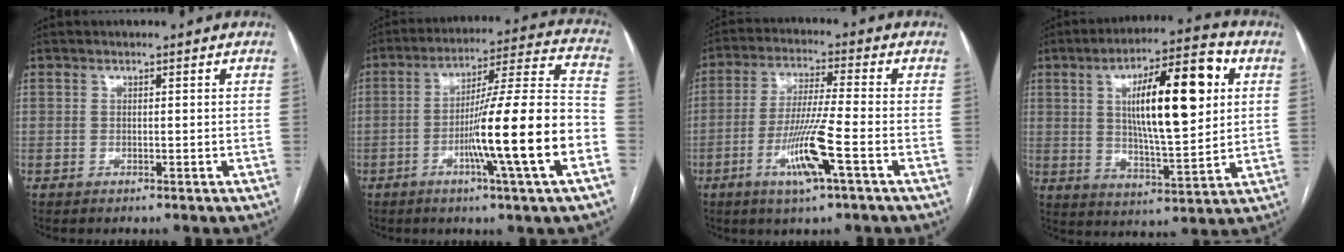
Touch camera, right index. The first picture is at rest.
{"total": 17.9, "force": [-5.6, -1.0, 17.0], "torque": [-0.267, 0.001, -0.094]}
{"total": 10.1, "force": [-4.0, -0.1, 9.3], "torque": [-0.183, -0.012, -0.075]}
{"total": 17.3, "force": [4.6, 4.0, 16.2], "torque": [-0.264, 0.015, 0.072]}